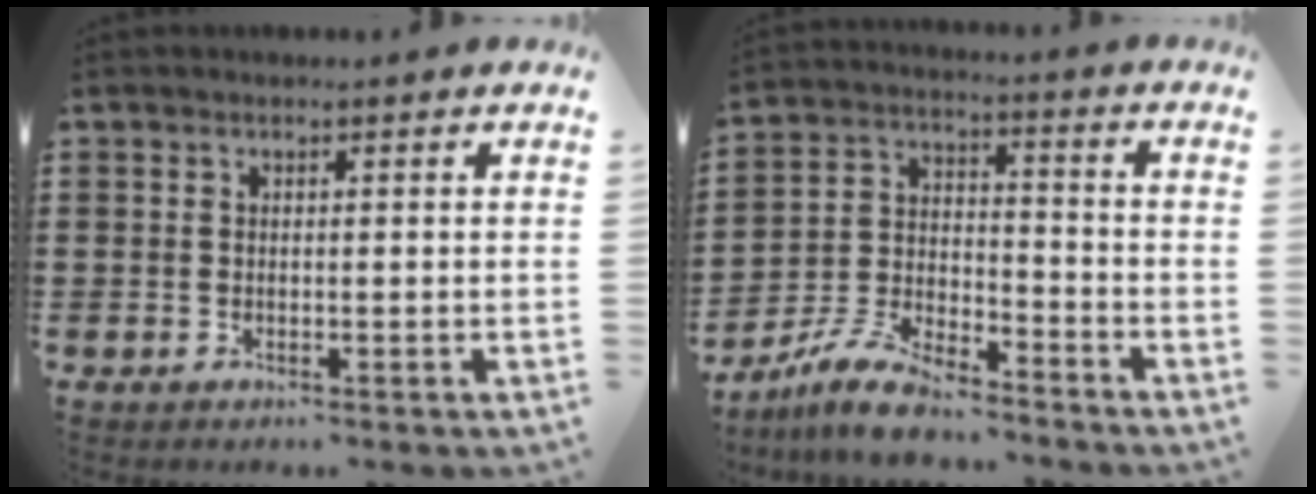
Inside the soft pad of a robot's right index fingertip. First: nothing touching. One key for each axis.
{"total": 8.0, "fx": -7.2, "fy": 1.6, "fz": 3.2, "tx": -0.073, "ty": 0.013, "tz": -0.138}